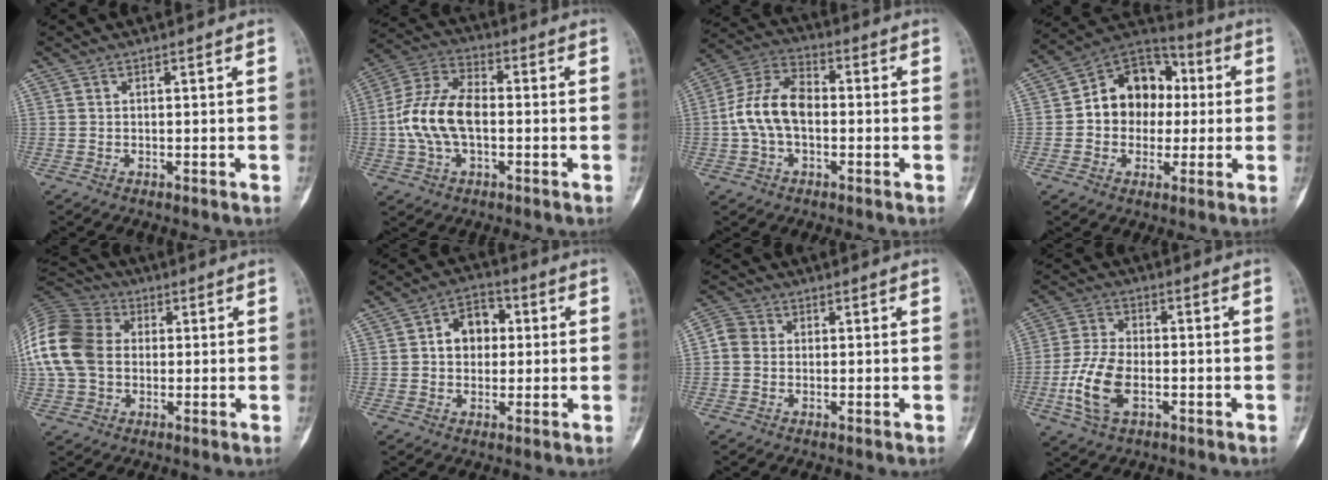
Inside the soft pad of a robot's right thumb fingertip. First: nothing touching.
{"total": 12.6, "force": [-1.1, 7.2, 10.3], "torque": [-0.208, 0.031, -0.025]}
{"total": 11.0, "force": [-0.9, 6.8, 8.6], "torque": [-0.163, 0.035, -0.025]}
{"total": 14.3, "force": [0.7, 11.6, 8.4], "torque": [-0.076, 0.031, 0.000]}
{"total": 17.5, "force": [1.3, 13.2, 11.3], "torque": [-0.248, 0.025, 0.018]}
{"total": 8.0, "force": [1.1, 6.1, 5.1], "torque": [-0.047, 0.014, 0.010]}
{"total": 3.7, "force": [0.1, 3.4, 1.5], "torque": [-0.023, 0.009, -0.006]}
{"total": 10.2, "force": [-3.0, 5.8, 7.9], "torque": [-0.169, 0.011, -0.060]}